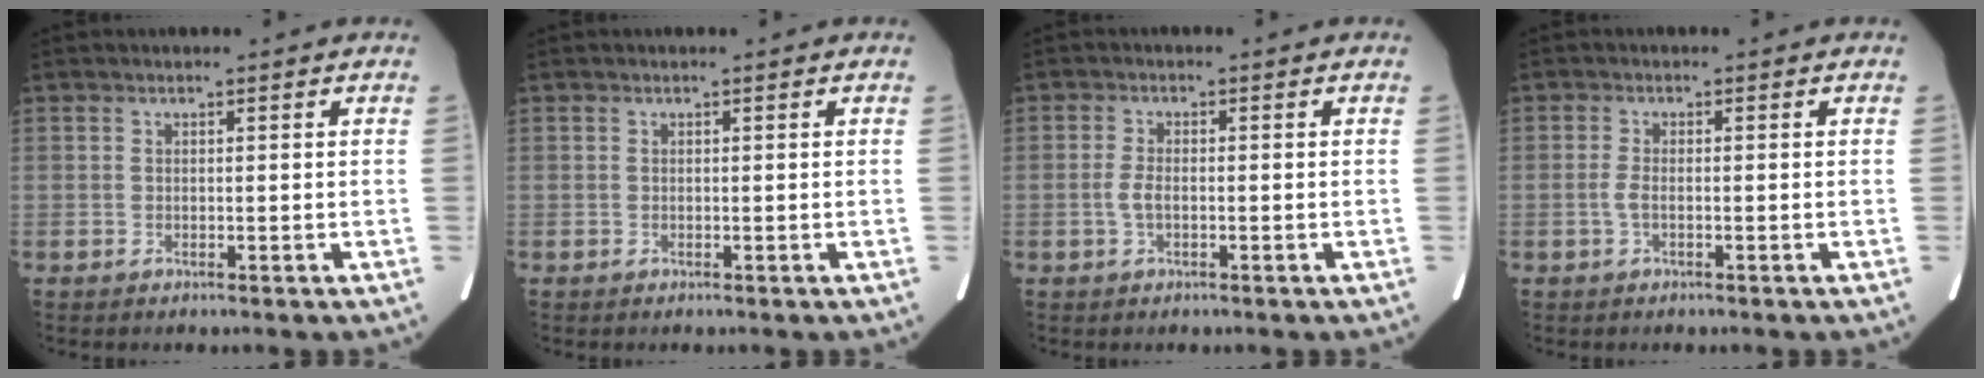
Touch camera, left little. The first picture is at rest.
{"total": 0.0}
{"total": 2.1, "force": [-0.6, 0.9, 1.8], "torque": [-0.045, 0.000, -0.012]}
{"total": 1.4, "force": [-0.5, 0.4, 1.3], "torque": [-0.033, -0.001, -0.012]}